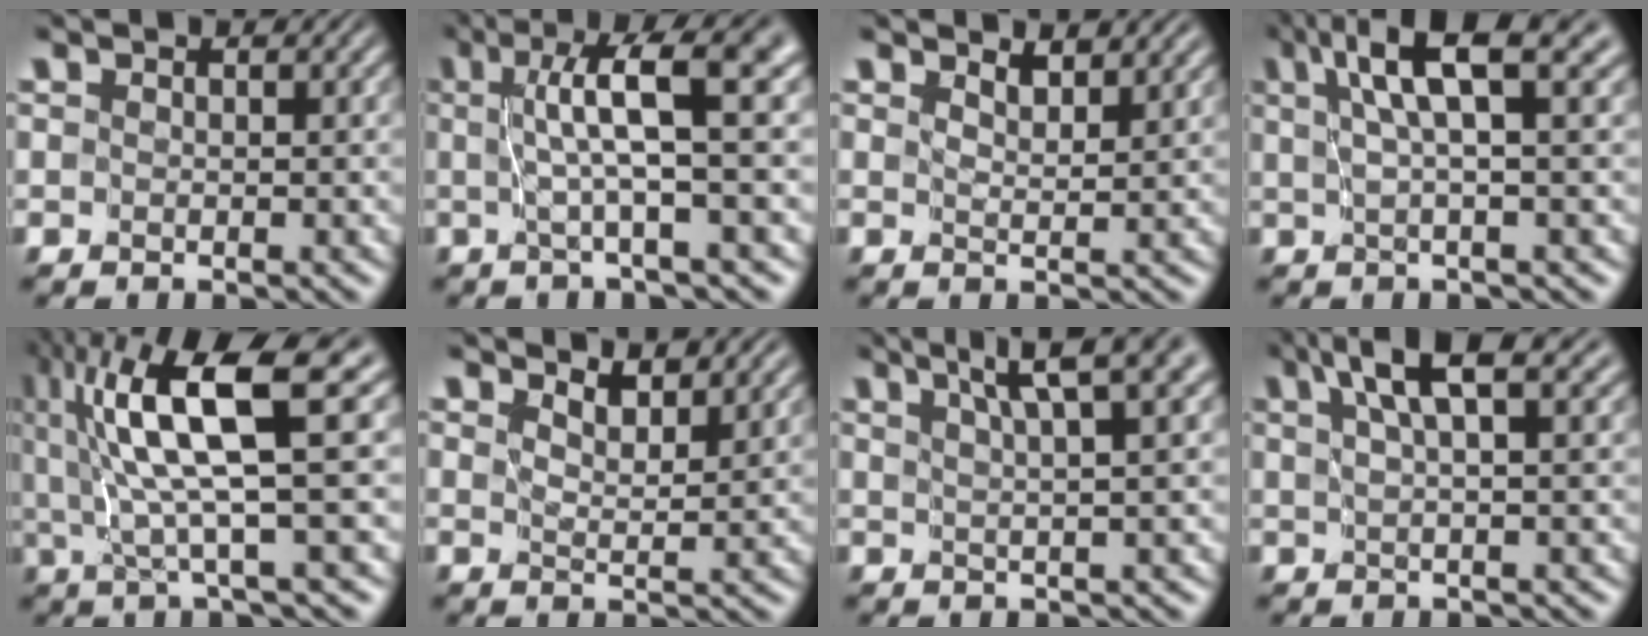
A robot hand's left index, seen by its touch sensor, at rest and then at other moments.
{"total": 6.0, "force": [1.0, 0.2, 5.9], "torque": [-0.094, 0.012, 0.016]}
{"total": 2.1, "force": [2.0, 0.0, 0.6], "torque": [-0.014, -0.005, 0.035]}
{"total": 6.1, "force": [2.8, 0.9, 5.3], "torque": [-0.085, 0.013, 0.050]}
{"total": 9.4, "force": [2.7, 1.4, 8.9], "torque": [-0.157, 0.003, 0.051]}
{"total": 2.7, "force": [2.5, 0.1, 0.8], "torque": [-0.023, -0.006, 0.042]}
{"total": 5.0, "force": [3.3, 0.3, 3.7], "torque": [-0.045, 0.015, 0.050]}
{"total": 4.6, "force": [2.8, 0.6, 3.5], "torque": [-0.060, 0.011, 0.050]}